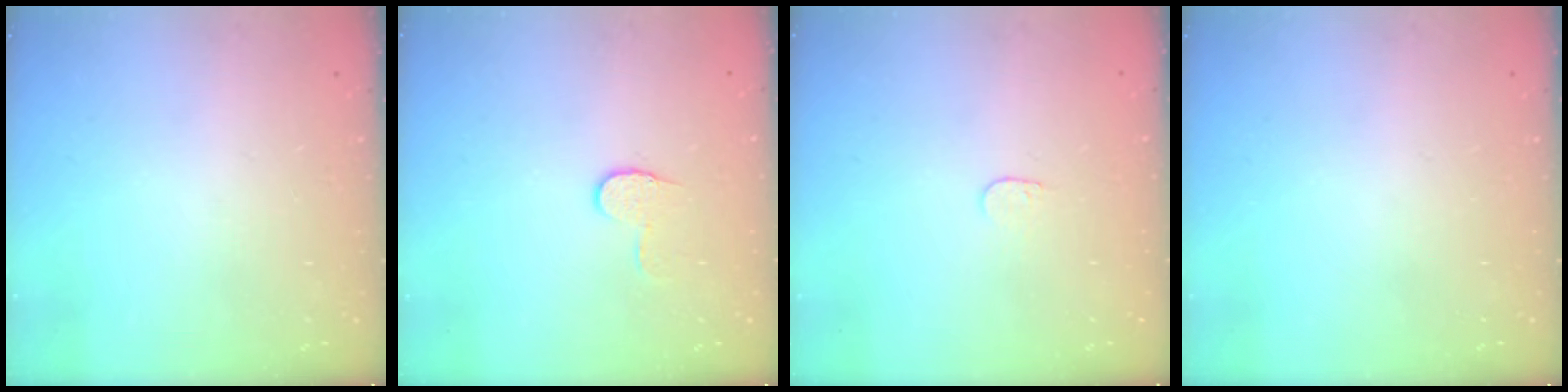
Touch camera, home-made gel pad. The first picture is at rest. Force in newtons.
{"total": 6.3, "press": 6.3, "slide": 0.4}
{"total": 3.4, "press": 3.3, "slide": 0.3}
{"total": 0.0}